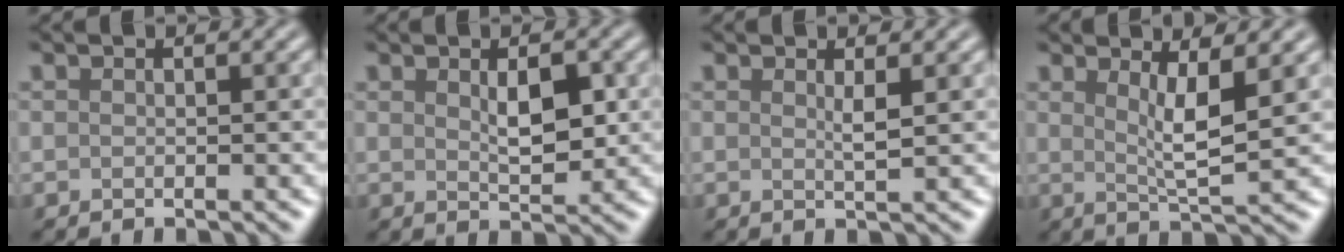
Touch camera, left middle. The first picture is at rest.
{"total": 3.1, "force": [0.7, 1.3, 2.7], "torque": [-0.051, -0.003, 0.015]}
{"total": 1.2, "force": [0.5, 0.1, 1.0], "torque": [-0.021, -0.004, 0.005]}
{"total": 3.8, "force": [1.2, 0.8, 3.5], "torque": [-0.064, -0.009, 0.023]}